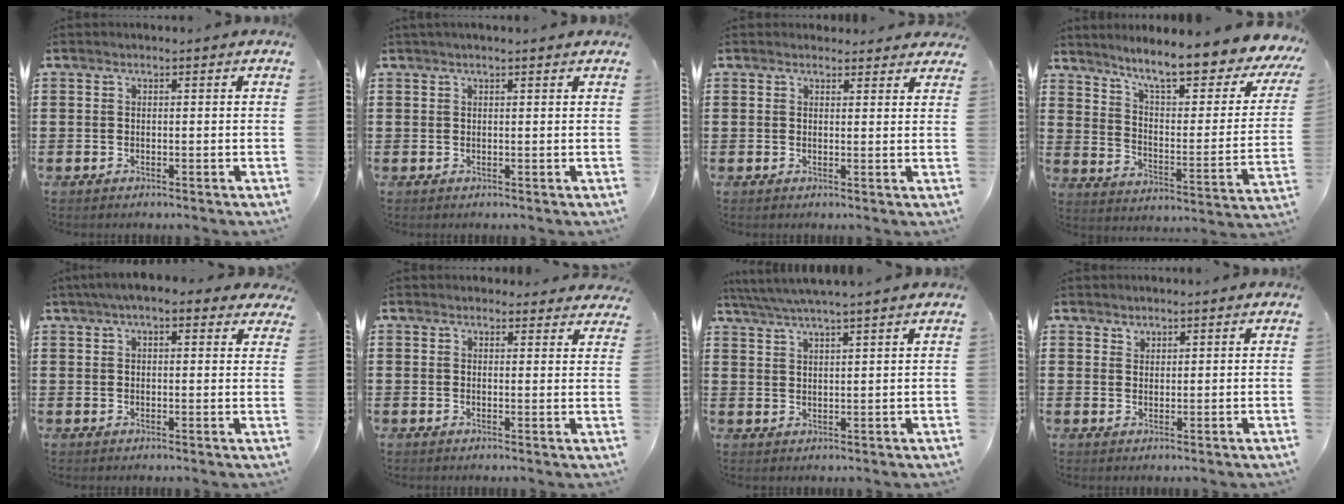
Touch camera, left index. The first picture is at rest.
{"total": 1.0, "force": [0.7, 0.0, 0.7], "torque": [-0.014, 0.000, 0.014]}
{"total": 2.0, "force": [1.9, 0.6, 0.1], "torque": [0.000, -0.001, 0.035]}
{"total": 9.7, "force": [7.8, 0.6, 5.7], "torque": [-0.117, -0.060, 0.124]}
{"total": 4.6, "force": [3.4, 1.3, 2.8], "torque": [-0.065, 0.005, 0.060]}
{"total": 2.3, "force": [2.3, 0.6, 0.1], "torque": [0.001, -0.007, 0.042]}
{"total": 4.0, "force": [3.5, -0.6, 1.6], "torque": [-0.043, -0.011, 0.063]}
{"total": 1.5, "force": [1.4, 0.6, 0.0], "torque": [-0.002, 0.000, 0.028]}